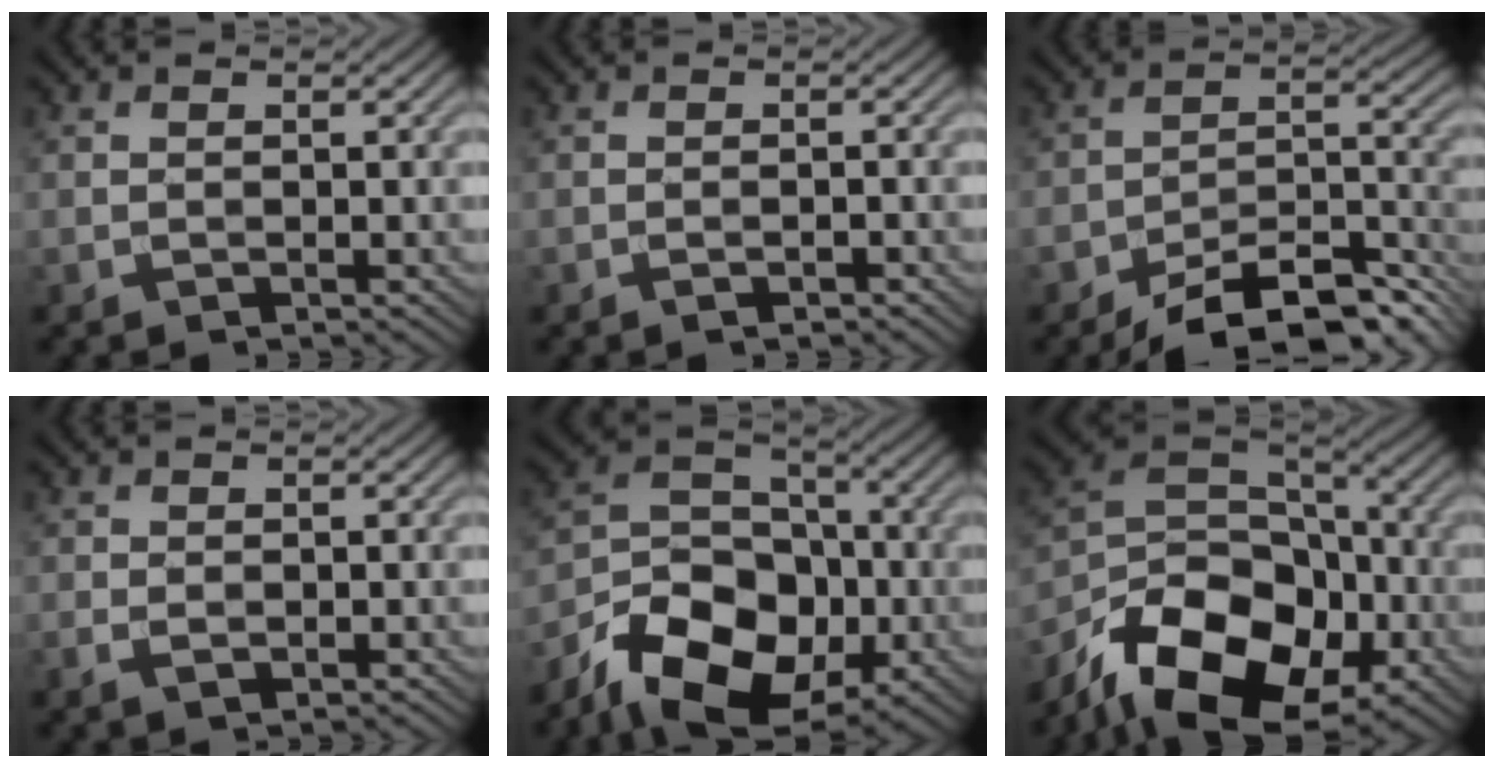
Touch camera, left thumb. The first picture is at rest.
{"total": 0.8, "force": [-0.6, 0.2, 0.6], "torque": [-0.010, 0.000, -0.009]}
{"total": 11.7, "force": [-8.8, 3.9, 6.7], "torque": [-0.101, 0.001, -0.149]}
{"total": 1.6, "force": [-0.3, 1.1, 1.1], "torque": [-0.025, -0.005, -0.003]}
{"total": 13.8, "force": [-7.3, 8.7, 7.9], "torque": [-0.167, -0.022, -0.141]}
{"total": 16.2, "force": [-9.2, 9.6, 9.2], "torque": [-0.196, -0.035, -0.154]}